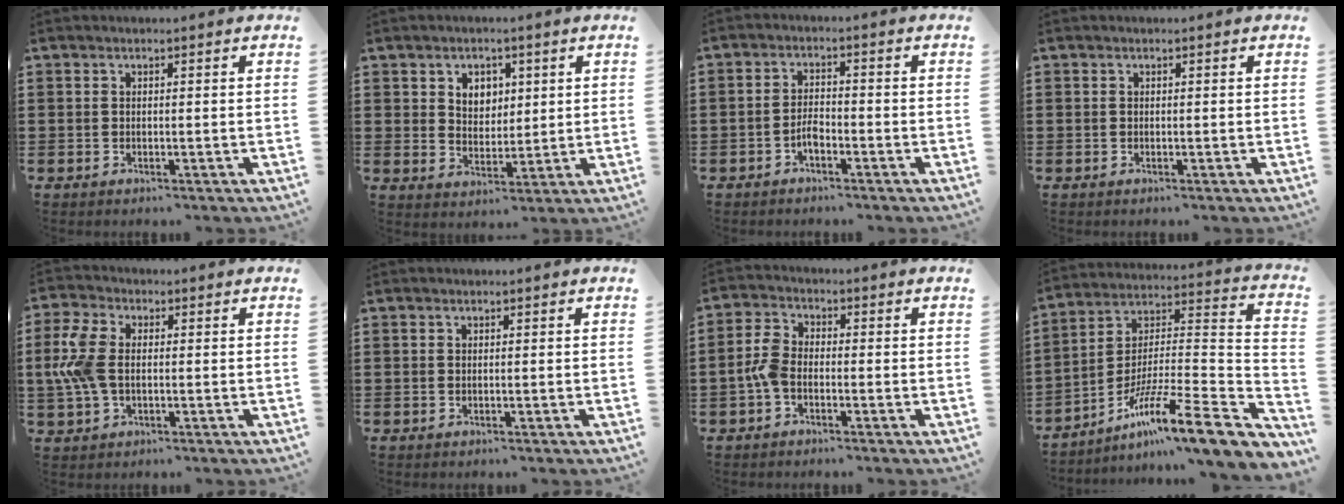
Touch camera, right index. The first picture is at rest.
{"total": 4.1, "force": [1.7, 3.5, 1.3], "torque": [-0.033, 0.010, 0.028]}
{"total": 2.8, "force": [-1.5, 1.4, 2.0], "torque": [-0.047, 0.002, -0.031]}
{"total": 0.0}
{"total": 7.7, "force": [0.2, 4.7, 6.1], "torque": [-0.161, 0.003, -0.006]}
{"total": 0.0}
{"total": 4.0, "force": [-1.5, 2.3, 2.9], "torque": [-0.082, -0.002, -0.036]}
{"total": 14.1, "force": [-8.7, 1.6, 11.0], "torque": [-0.183, 0.001, -0.157]}